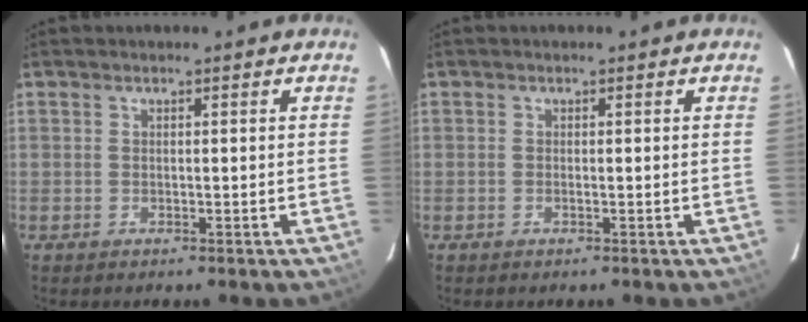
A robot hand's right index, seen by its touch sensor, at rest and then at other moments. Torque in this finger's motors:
{"motor_torque": [-0.20, 0.06, -0.02, 0.00]}